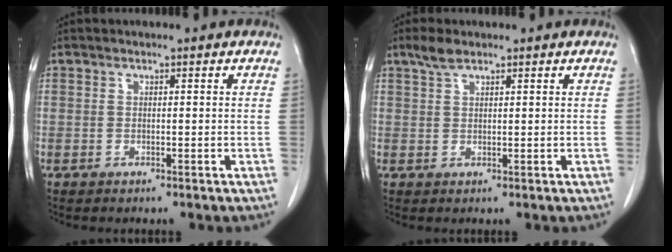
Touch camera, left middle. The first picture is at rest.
{"total": 2.3, "force": [1.8, 0.7, 1.3], "torque": [-0.033, 0.006, 0.038]}